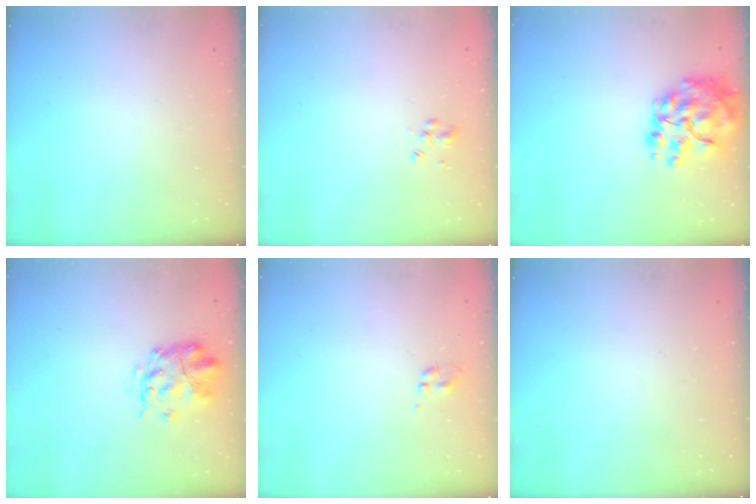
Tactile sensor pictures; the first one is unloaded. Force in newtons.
{"total": 2.9, "press": 2.8, "slide": 1.0}
{"total": 13.9, "press": 13.3, "slide": 4.4}
{"total": 3.8, "press": 3.4, "slide": 1.7}
{"total": 0.0}
{"total": 0.0}